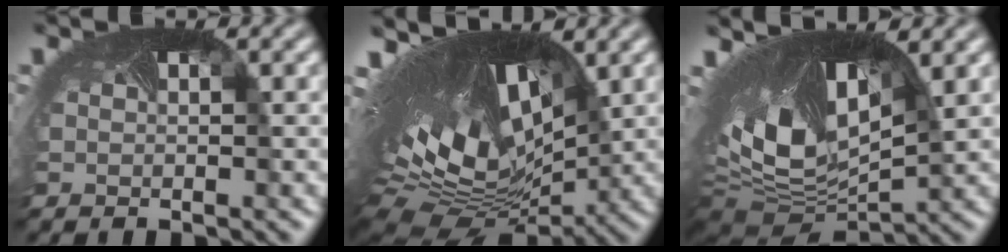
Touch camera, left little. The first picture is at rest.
{"total": 16.8, "force": [1.5, 9.2, 14.0], "torque": [-0.257, -0.003, 0.053]}
{"total": 16.1, "force": [2.3, 7.9, 13.8], "torque": [-0.264, 0.012, 0.064]}